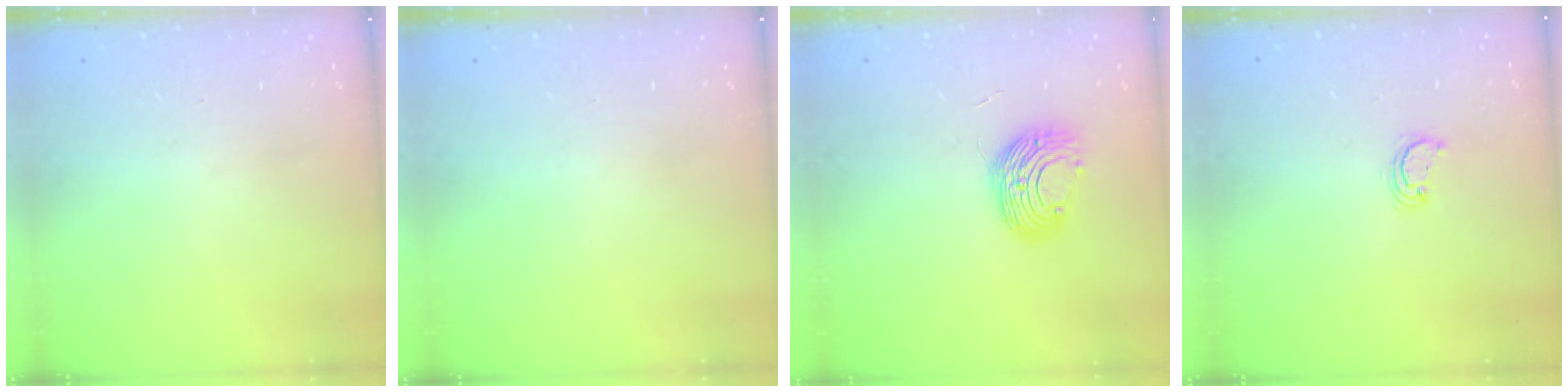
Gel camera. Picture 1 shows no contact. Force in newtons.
{"total": 0.0}
{"total": 9.7, "press": 9.7, "slide": 0.1}
{"total": 2.6, "press": 2.6, "slide": 0.3}